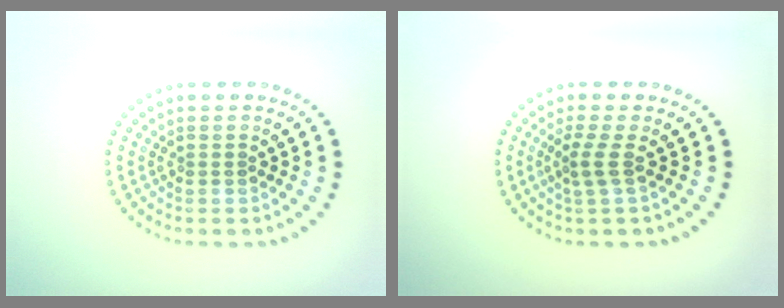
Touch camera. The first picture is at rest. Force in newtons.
{"total": 1.9, "press": 1.2, "slide": 1.4}